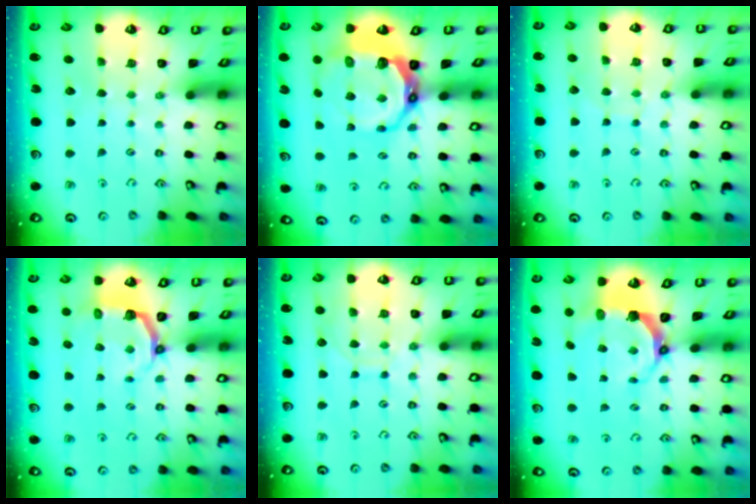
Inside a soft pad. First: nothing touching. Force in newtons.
{"total": 12.7, "press": 11.7, "slide": 5.0}
{"total": 5.7, "press": 5.7, "slide": 0.6}
{"total": 4.5, "press": 3.0, "slide": 3.4}
{"total": 9.3, "press": 9.3, "slide": 0.8}
{"total": 7.3, "press": 5.5, "slide": 4.8}